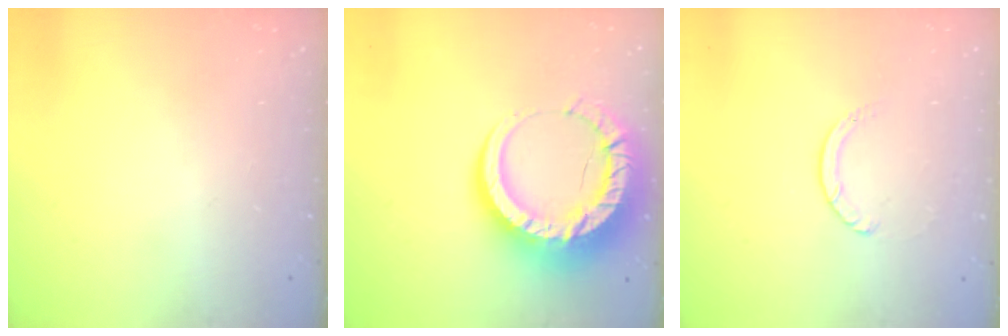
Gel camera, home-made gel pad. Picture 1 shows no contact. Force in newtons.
{"total": 18.9, "press": 18.8, "slide": 1.9}
{"total": 1.1, "press": 1.1, "slide": 0.1}